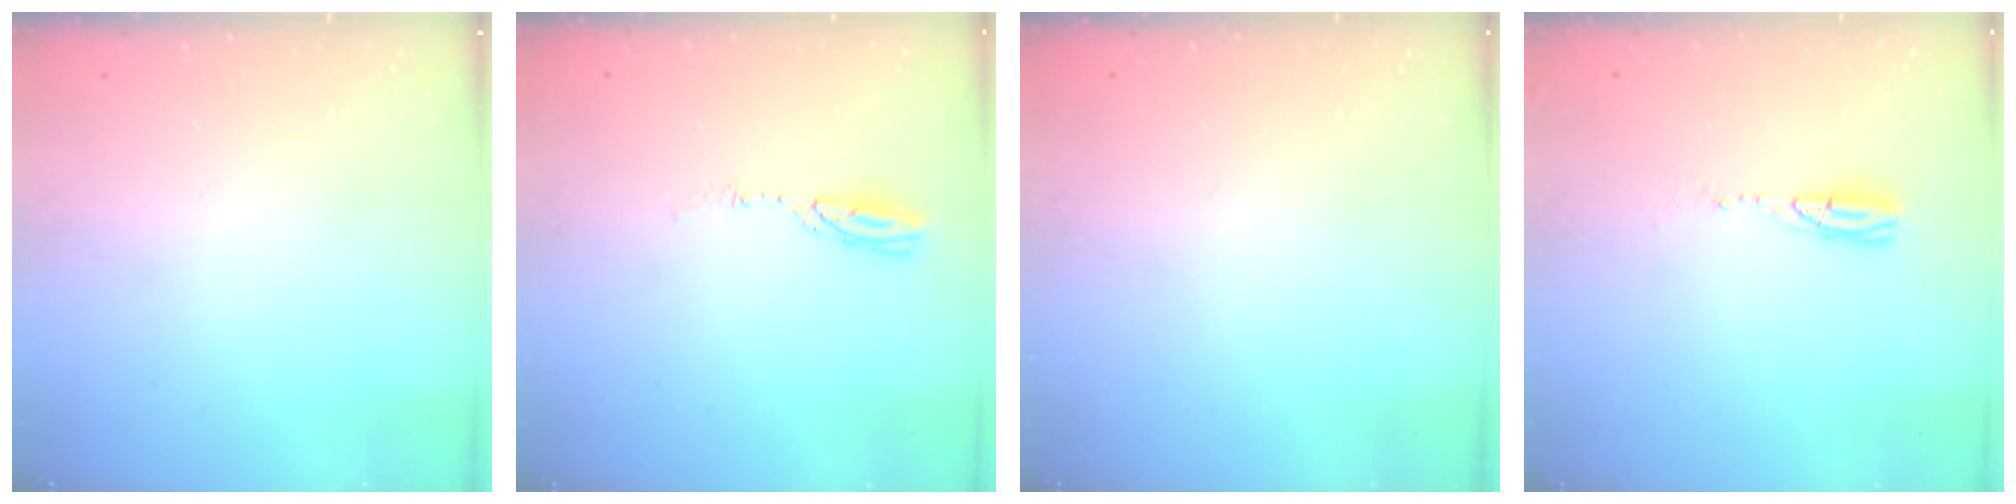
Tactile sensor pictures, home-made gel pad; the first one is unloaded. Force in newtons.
{"total": 3.8, "press": 3.8, "slide": 0.1}
{"total": 0.0}
{"total": 6.2, "press": 5.8, "slide": 2.2}